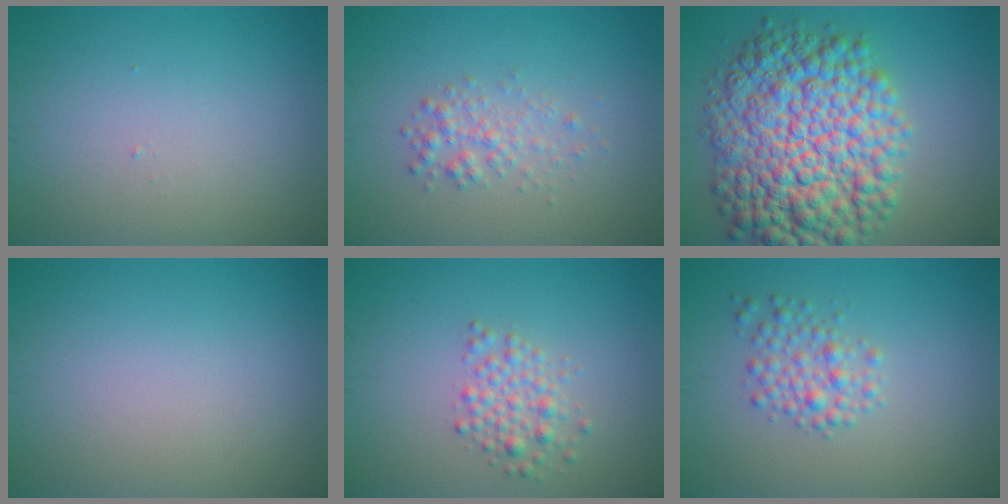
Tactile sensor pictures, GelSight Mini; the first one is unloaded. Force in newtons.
{"total": 1.9, "press": 1.9, "slide": 0.0}
{"total": 13.2, "press": 13.2, "slide": 0.2}
{"total": 0.0}
{"total": 2.5, "press": 2.5, "slide": 0.1}
{"total": 2.6, "press": 2.6, "slide": 0.1}